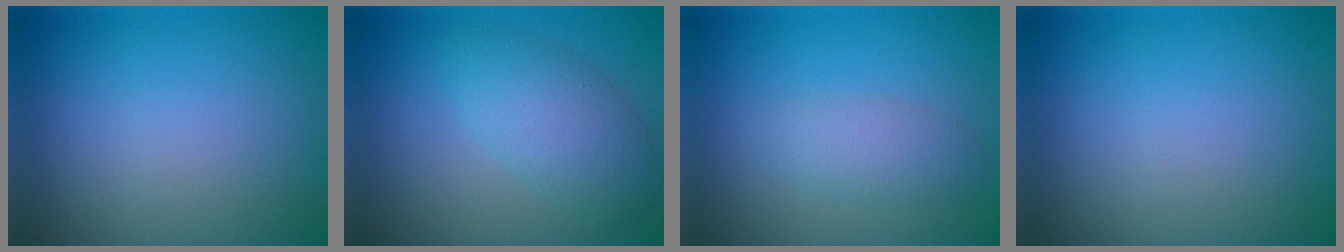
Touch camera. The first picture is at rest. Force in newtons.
{"total": 4.3, "press": 4.3, "slide": 0.2}
{"total": 2.2, "press": 2.2, "slide": 0.1}
{"total": 0.0}